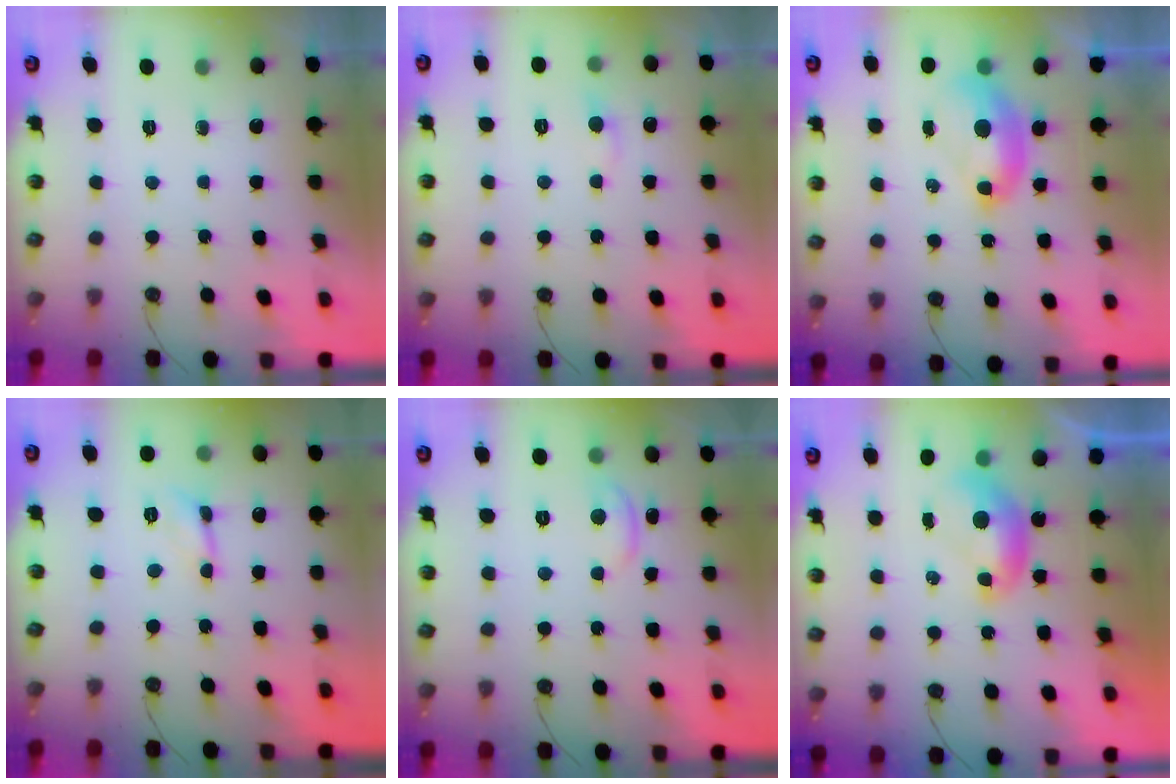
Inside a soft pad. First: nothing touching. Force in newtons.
{"total": 1.1, "press": 1.0, "slide": 0.4}
{"total": 2.6, "press": 2.6, "slide": 0.5}
{"total": 0.0}
{"total": 1.1, "press": 0.9, "slide": 0.5}
{"total": 0.0}